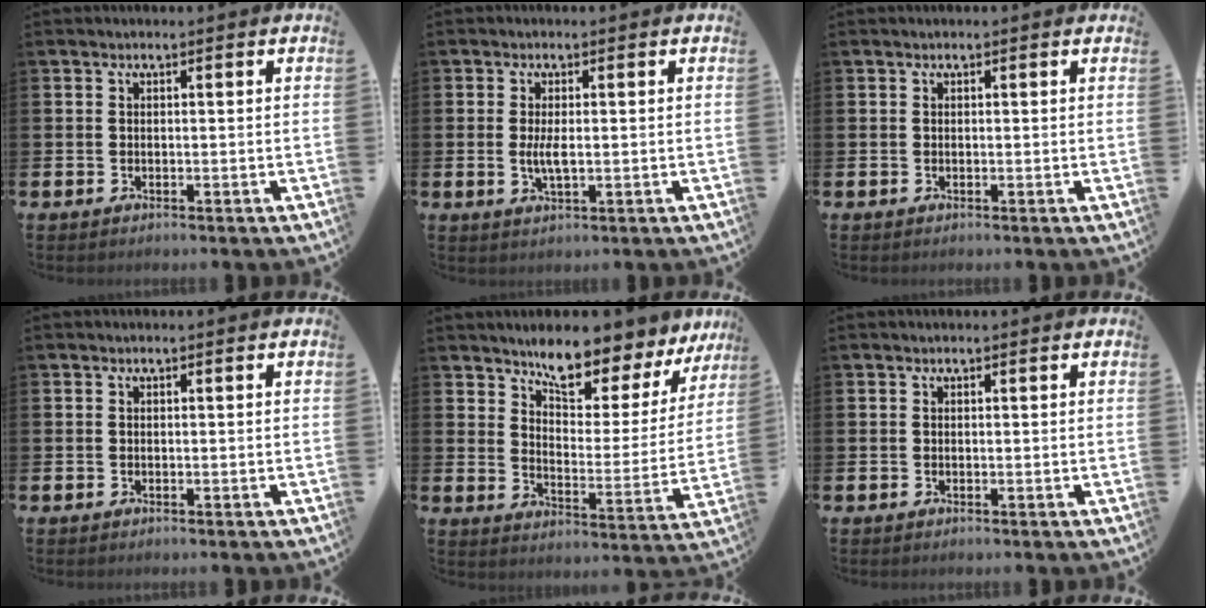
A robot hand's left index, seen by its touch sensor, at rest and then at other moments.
{"total": 2.9, "force": [0.1, 1.1, 2.6], "torque": [-0.049, 0.001, 0.000]}
{"total": 0.0}
{"total": 0.0}
{"total": 9.3, "force": [8.7, 1.9, 2.8], "torque": [-0.073, -0.065, 0.151]}
{"total": 0.0}